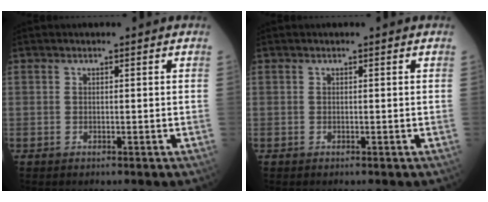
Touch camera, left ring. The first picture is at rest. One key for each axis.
{"total": 0.0}